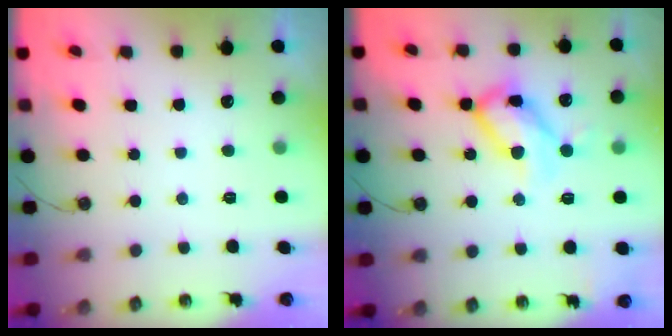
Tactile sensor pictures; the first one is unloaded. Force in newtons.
{"total": 14.2, "press": 14.1, "slide": 1.3}